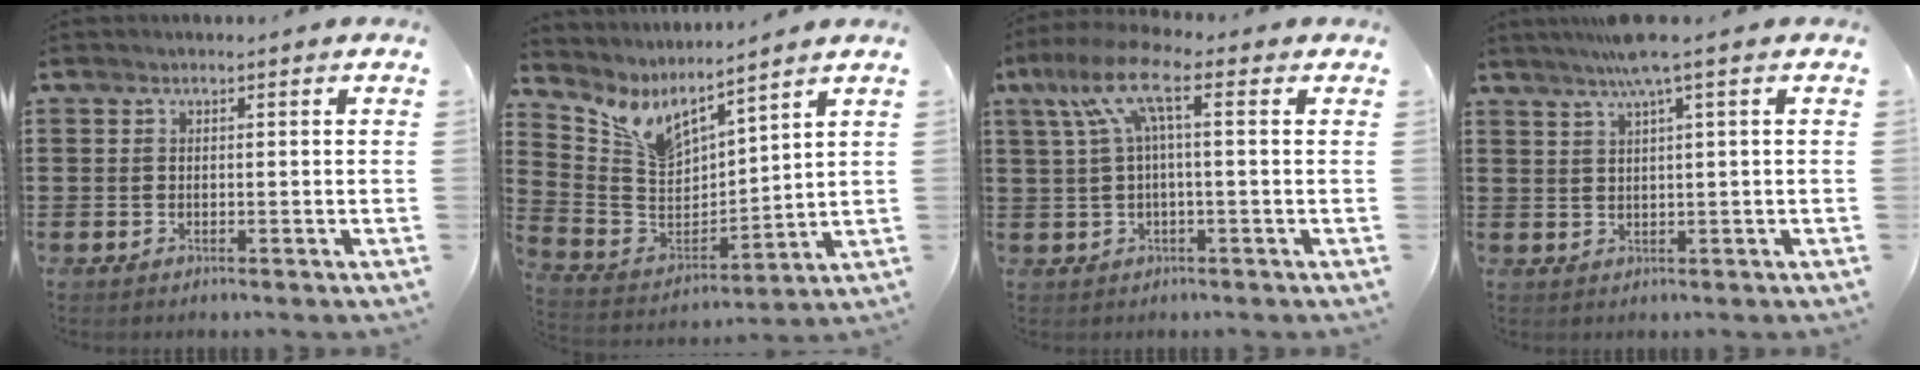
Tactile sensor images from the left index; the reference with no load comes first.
{"total": 7.5, "force": [6.1, 2.9, 3.5], "torque": [-0.102, -0.032, 0.109]}
{"total": 9.0, "force": [2.1, 2.2, 8.5], "torque": [-0.185, -0.003, 0.029]}
{"total": 4.5, "force": [2.5, -0.5, 3.7], "torque": [-0.076, 0.002, 0.042]}